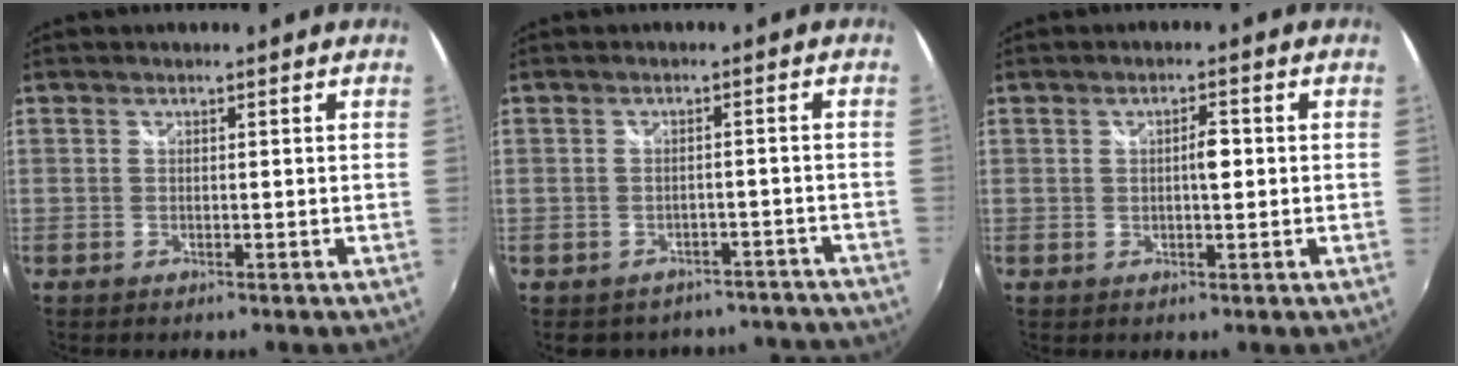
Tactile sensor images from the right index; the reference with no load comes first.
{"total": 11.6, "force": [-10.0, 5.5, 2.2], "torque": [-0.044, 0.020, -0.104]}
{"total": 2.7, "force": [0.2, 1.0, 2.5], "torque": [-0.039, 0.004, 0.003]}